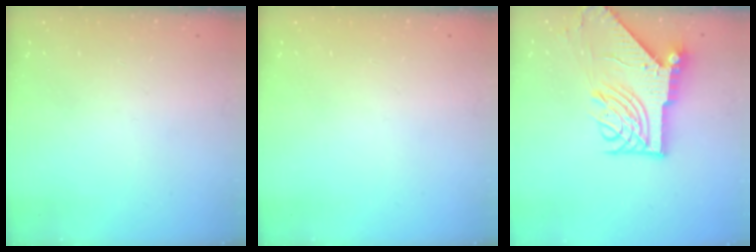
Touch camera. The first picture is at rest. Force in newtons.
{"total": 0.0}
{"total": 14.3, "press": 14.2, "slide": 1.7}